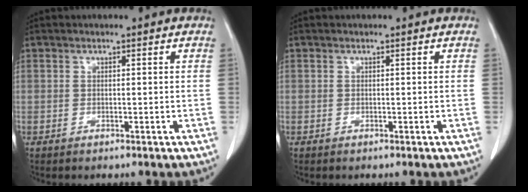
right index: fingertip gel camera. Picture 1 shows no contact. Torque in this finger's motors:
{"motor_torque": [0.00, 0.00, 0.00, 0.00]}